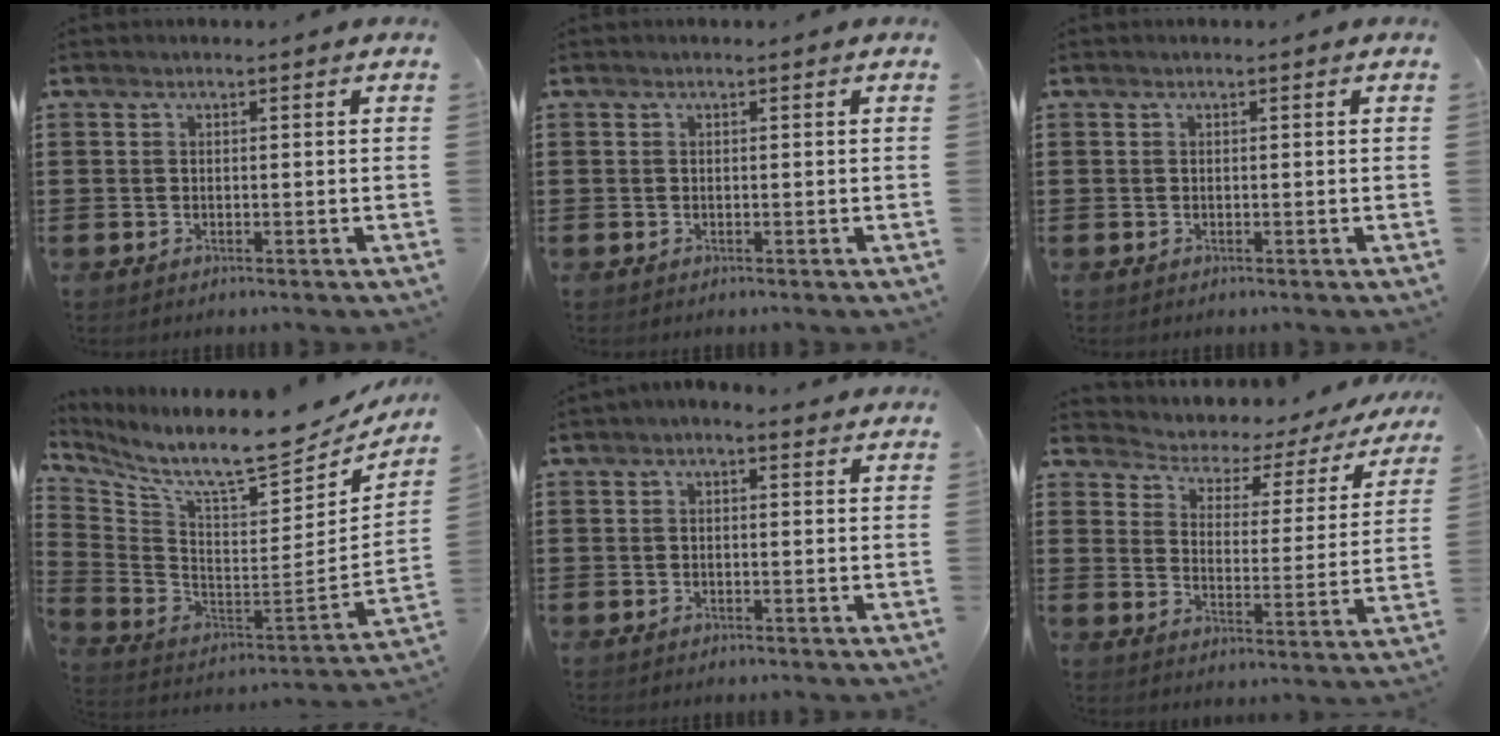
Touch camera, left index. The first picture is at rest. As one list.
[{"total": 0.0}, {"total": 0.0}, {"total": 9.8, "force": [8.3, 1.2, 5.1], "torque": [-0.112, -0.088, 0.137]}, {"total": 1.1, "force": [0.1, 0.5, 0.9], "torque": [-0.018, 0.006, 0.001]}, {"total": 2.8, "force": [2.4, 1.1, 1.0], "torque": [-0.038, -0.024, 0.027]}]